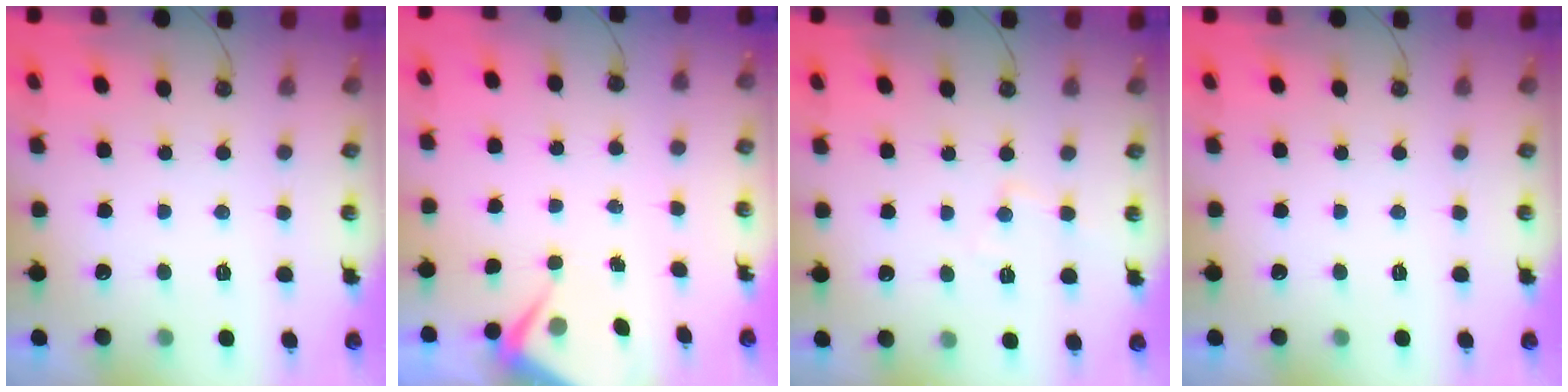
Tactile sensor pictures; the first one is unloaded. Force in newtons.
{"total": 3.7, "press": 3.6, "slide": 0.6}
{"total": 6.0, "press": 6.0, "slide": 0.7}
{"total": 0.0}